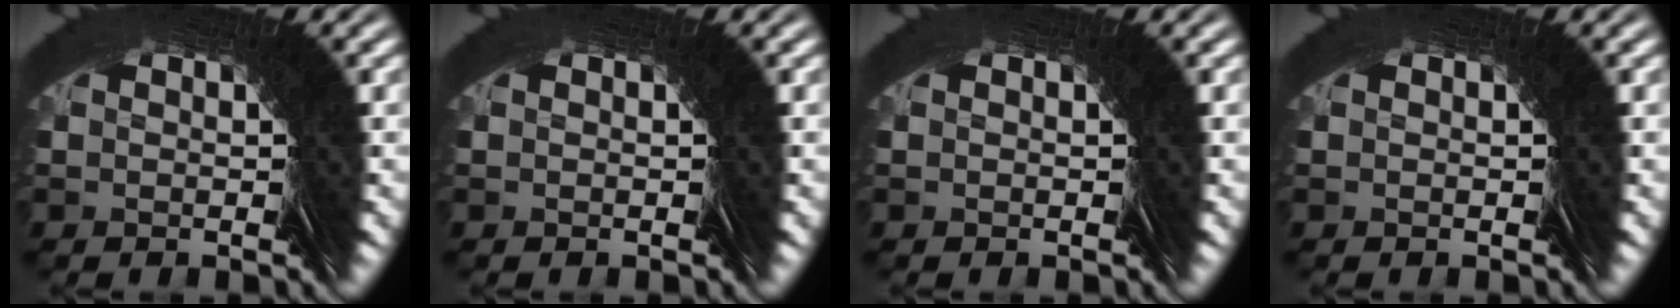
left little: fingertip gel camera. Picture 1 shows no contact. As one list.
[{"total": 0.0}, {"total": 0.0}, {"total": 0.0}]